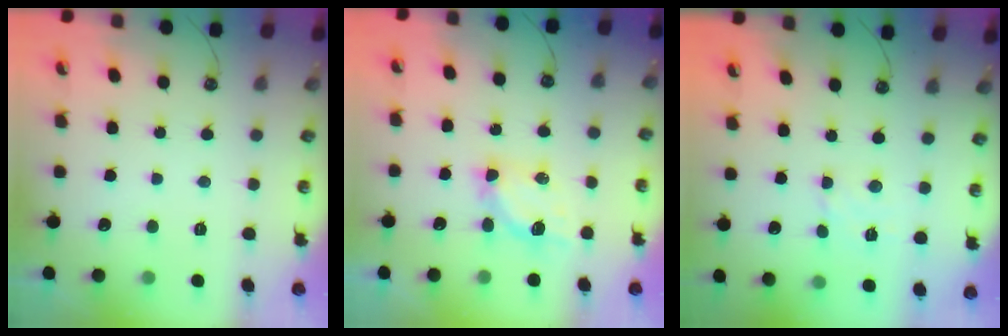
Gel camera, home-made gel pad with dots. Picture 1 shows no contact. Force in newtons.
{"total": 5.5, "press": 5.5, "slide": 0.3}
{"total": 4.1, "press": 4.1, "slide": 0.5}